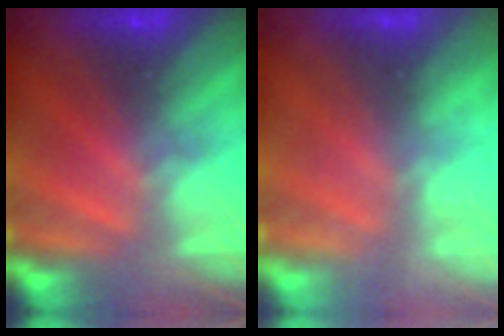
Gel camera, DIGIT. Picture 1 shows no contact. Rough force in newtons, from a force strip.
{"total": 2.2}